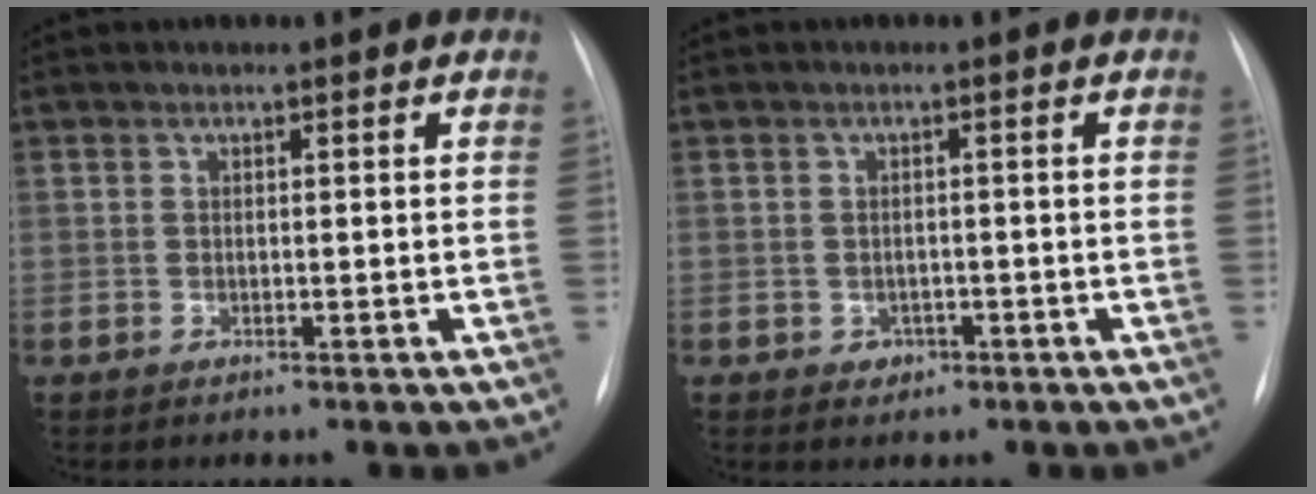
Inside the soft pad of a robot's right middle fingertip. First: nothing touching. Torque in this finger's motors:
{"motor_torque": [0.31, -0.32, 0.02, 0.00]}